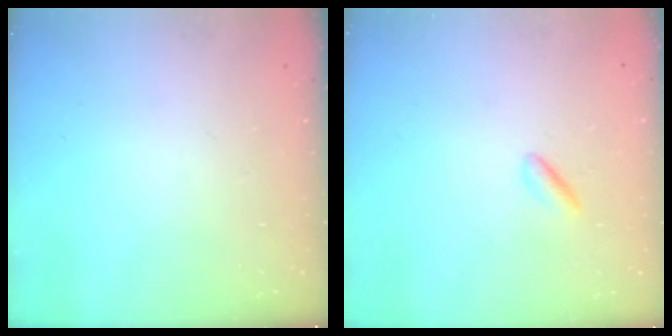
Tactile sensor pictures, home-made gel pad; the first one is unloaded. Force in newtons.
{"total": 1.8, "press": 1.6, "slide": 0.8}